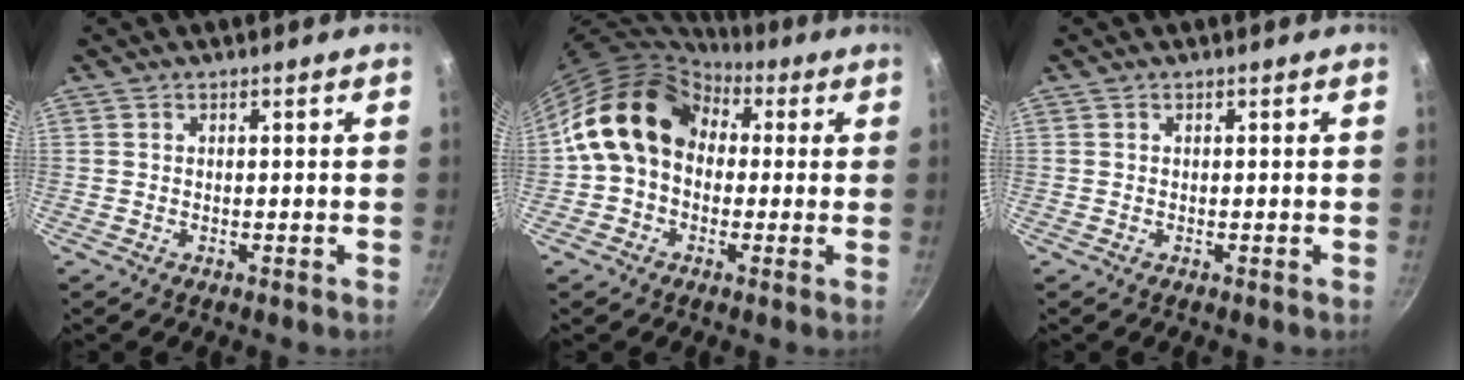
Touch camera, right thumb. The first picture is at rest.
{"total": 13.9, "force": [2.7, 10.8, 8.3], "torque": [-0.106, 0.025, 0.029]}
{"total": 0.0}